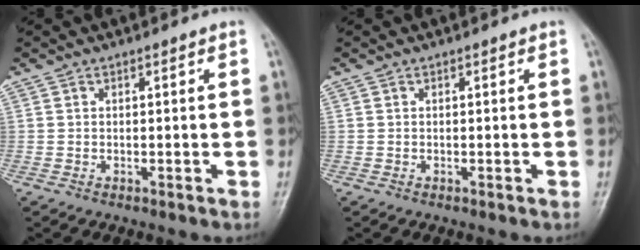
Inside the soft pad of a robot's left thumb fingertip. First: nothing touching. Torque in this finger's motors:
{"motor_torque": [0.00, 0.00, 0.04, -0.04, 0.00]}